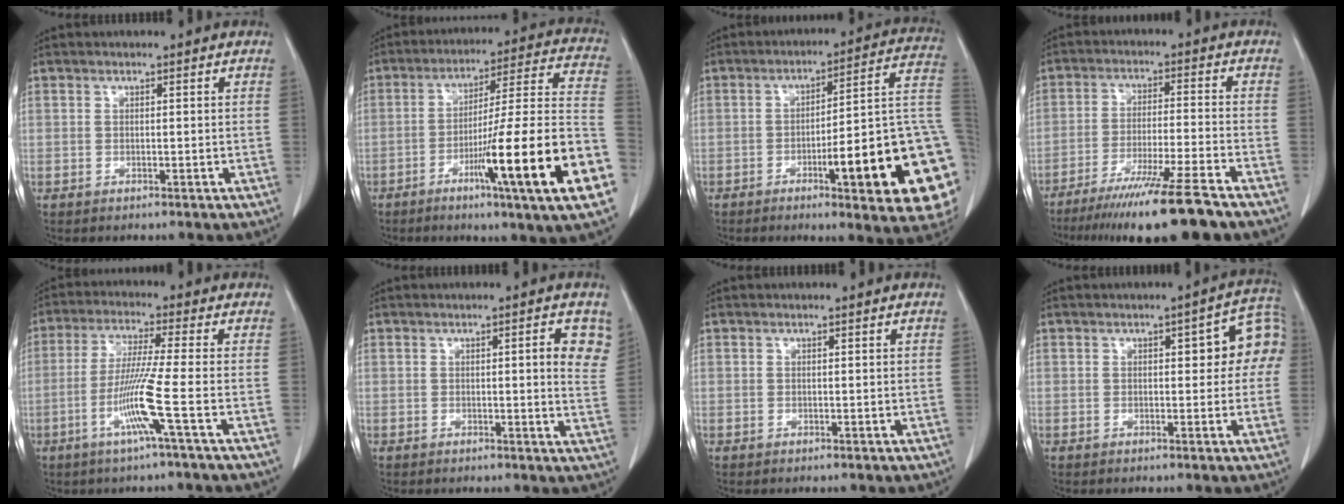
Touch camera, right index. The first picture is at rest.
{"total": 22.5, "force": [-8.6, -0.5, 20.8], "torque": [-0.261, -0.009, -0.135]}
{"total": 22.4, "force": [-5.3, 2.5, 21.6], "torque": [-0.187, 0.013, -0.066]}
{"total": 15.0, "force": [-11.5, -1.0, 9.6], "torque": [-0.148, -0.046, -0.185]}
{"total": 8.4, "force": [-3.0, -1.9, 7.6], "torque": [-0.152, -0.015, -0.065]}
{"total": 4.8, "force": [1.9, 0.8, 4.3], "torque": [-0.042, -0.005, 0.015]}
{"total": 0.0}
{"total": 7.6, "force": [1.5, 2.9, 6.9], "torque": [-0.068, 0.032, 0.013]}